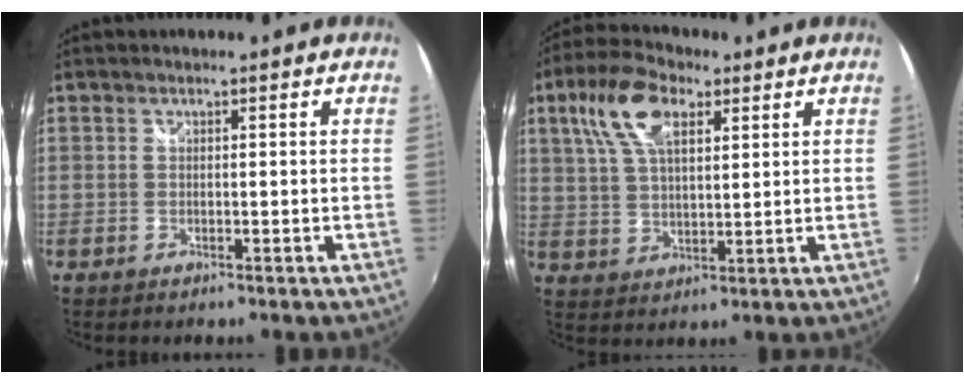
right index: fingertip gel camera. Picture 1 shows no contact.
{"total": 11.2, "force": [5.1, 5.3, 8.4], "torque": [-0.168, 0.026, 0.095]}